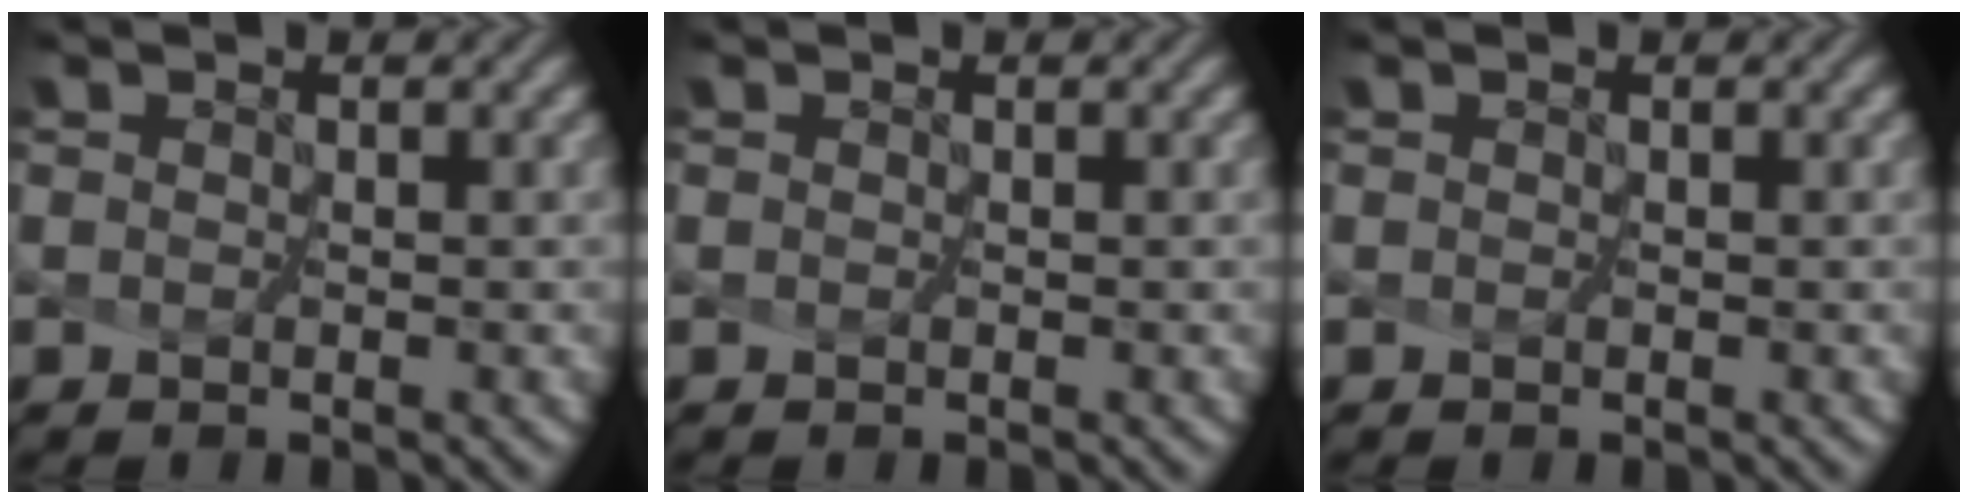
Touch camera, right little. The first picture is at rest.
{"total": 0.0}
{"total": 0.0}